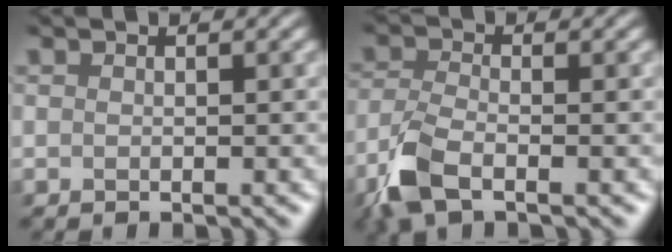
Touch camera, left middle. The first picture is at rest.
{"total": 4.4, "force": [-3.0, 1.7, 2.7], "torque": [-0.076, -0.009, -0.072]}